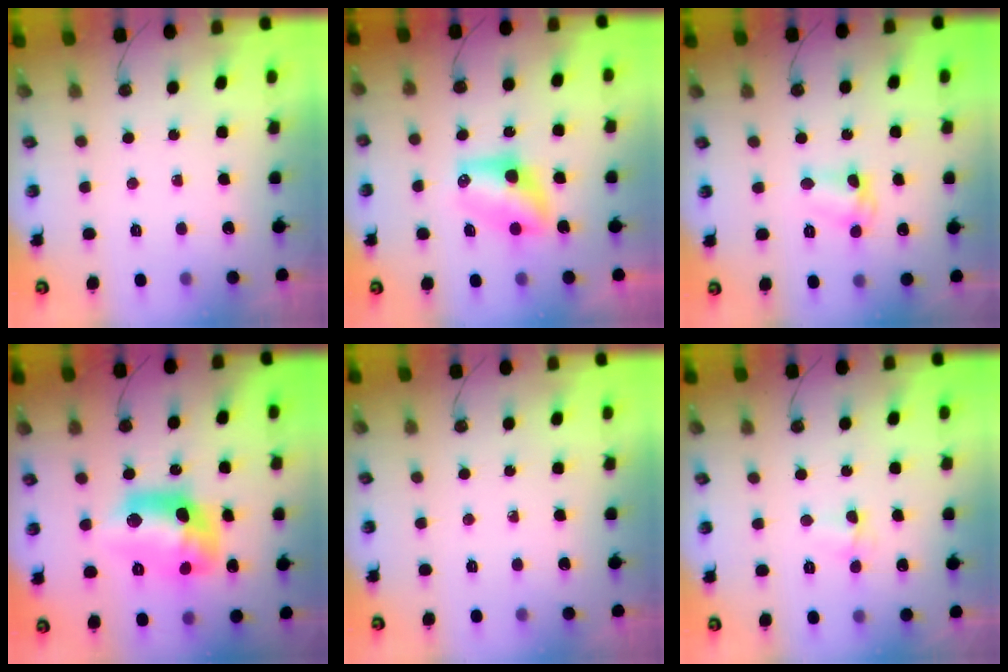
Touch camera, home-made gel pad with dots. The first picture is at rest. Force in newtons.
{"total": 7.4, "press": 7.4, "slide": 0.6}
{"total": 6.2, "press": 6.2, "slide": 0.5}
{"total": 14.6, "press": 14.6, "slide": 1.3}
{"total": 0.0}
{"total": 3.0, "press": 3.0, "slide": 0.5}